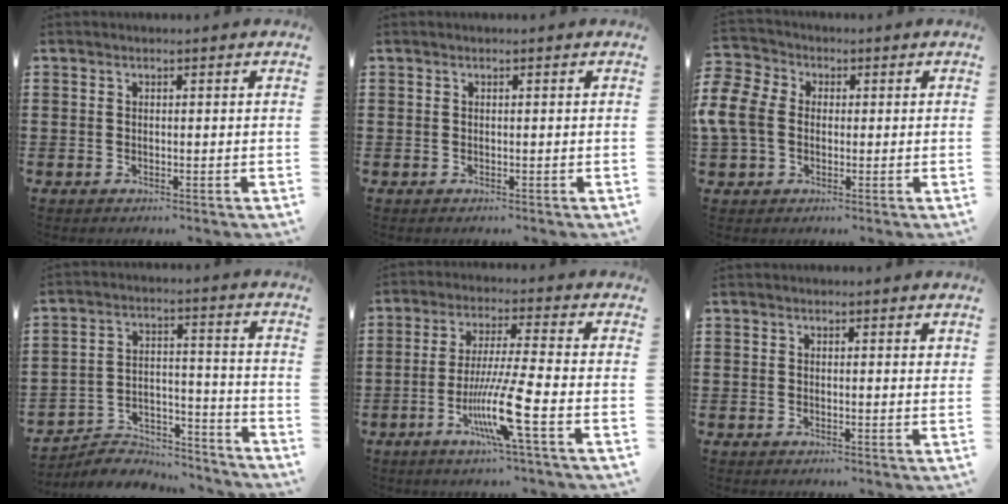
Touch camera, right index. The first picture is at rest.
{"total": 0.0}
{"total": 6.5, "force": [-0.7, 5.2, 3.8], "torque": [-0.128, -0.002, -0.025]}
{"total": 5.8, "force": [-5.5, 1.6, 0.7], "torque": [-0.012, 0.017, -0.108]}
{"total": 10.4, "force": [-4.3, -0.3, 9.4], "torque": [-0.189, -0.021, -0.084]}
{"total": 0.6, "force": [0.4, 0.0, 0.4], "torque": [0.000, -0.002, 0.006]}